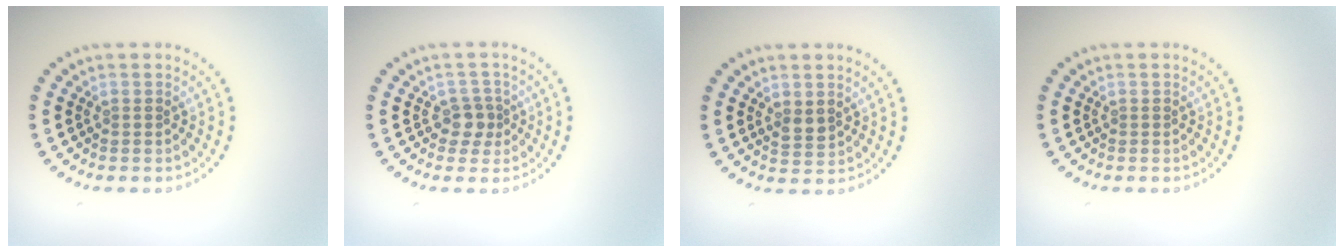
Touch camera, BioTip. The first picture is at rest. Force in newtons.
{"total": 1.8, "press": 1.6, "slide": 0.9}
{"total": 1.5, "press": 1.4, "slide": 0.5}
{"total": 0.0}